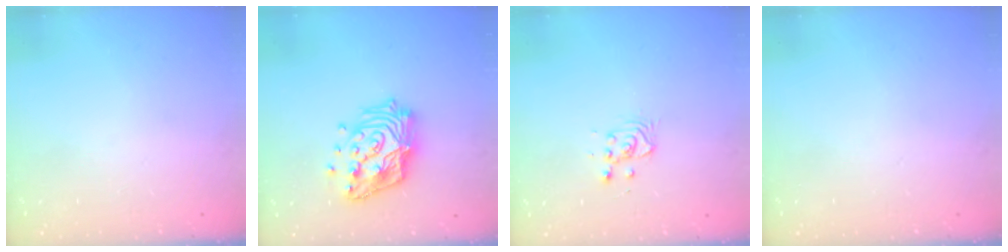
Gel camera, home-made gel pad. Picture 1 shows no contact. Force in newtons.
{"total": 17.5, "press": 17.4, "slide": 1.4}
{"total": 3.3, "press": 3.3, "slide": 0.2}
{"total": 0.0}